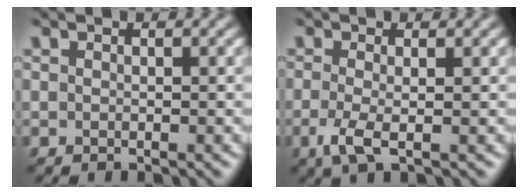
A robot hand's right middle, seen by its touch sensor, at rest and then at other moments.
{"total": 2.5, "force": [-0.8, 0.7, 2.3], "torque": [-0.056, -0.010, -0.019]}